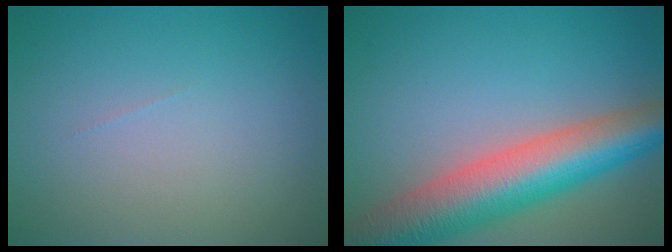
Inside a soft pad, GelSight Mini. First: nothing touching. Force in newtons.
{"total": 10.1, "press": 10.1, "slide": 0.7}